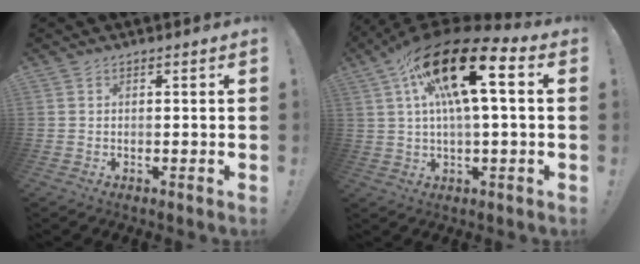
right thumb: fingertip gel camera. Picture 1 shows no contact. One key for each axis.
{"total": 21.6, "fx": 5.8, "fy": 7.7, "fz": 19.4, "tx": -0.331, "ty": -0.011, "tz": 0.096}